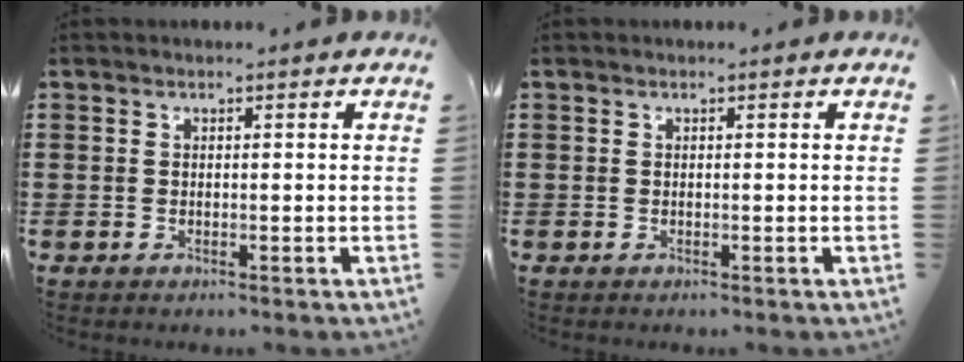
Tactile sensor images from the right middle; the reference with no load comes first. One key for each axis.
{"total": 0.0}